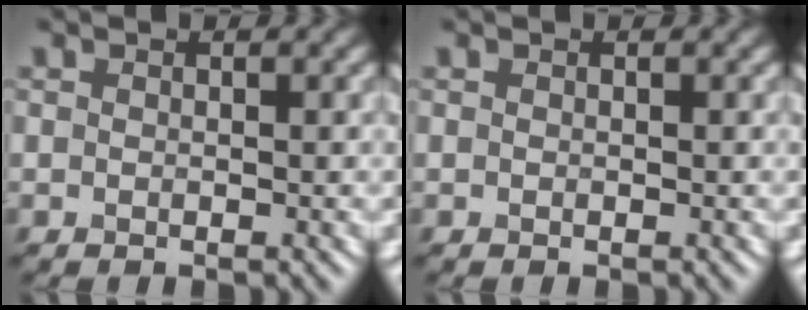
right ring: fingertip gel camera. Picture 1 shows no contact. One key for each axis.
{"total": 0.0}